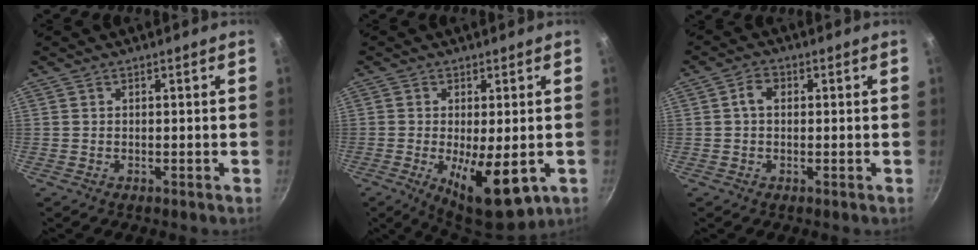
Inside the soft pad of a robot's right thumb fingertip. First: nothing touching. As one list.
[{"total": 11.9, "force": [-3.1, 4.3, 10.6], "torque": [-0.154, -0.011, -0.032]}, {"total": 2.9, "force": [0.3, 2.1, 2.0], "torque": [-0.032, 0.007, 0.000]}]